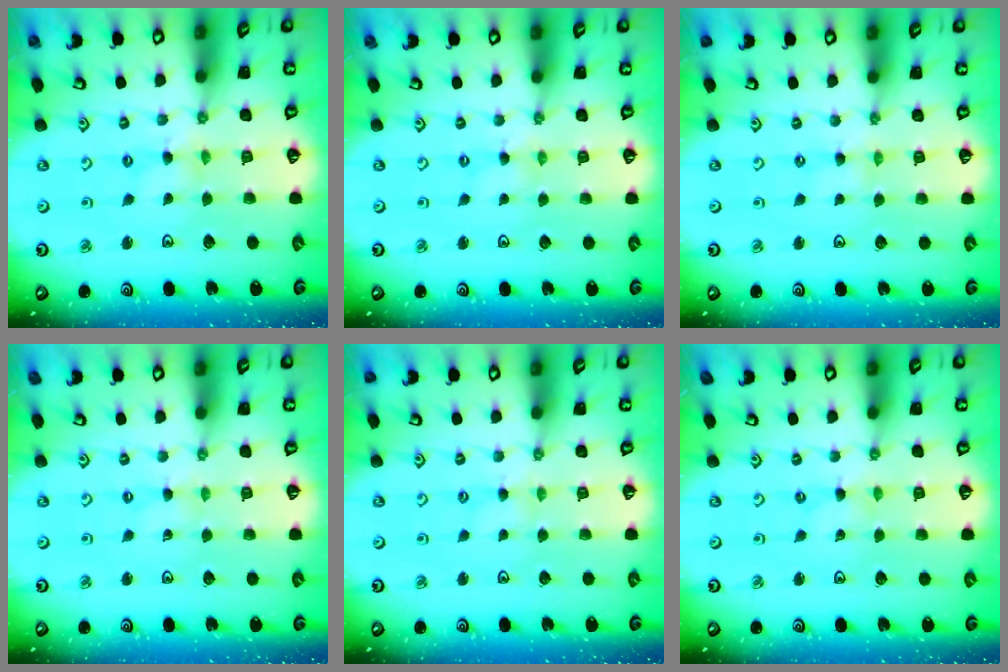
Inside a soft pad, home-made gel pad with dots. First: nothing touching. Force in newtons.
{"total": 0.5, "press": 0.5, "slide": 0.1}
{"total": 1.1, "press": 1.1, "slide": 0.2}
{"total": 0.0}
{"total": 2.0, "press": 2.0, "slide": 0.3}
{"total": 0.0}